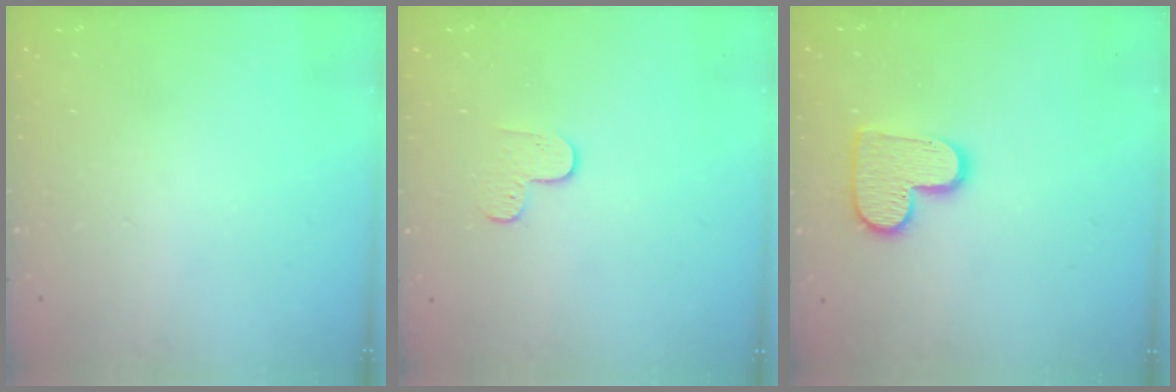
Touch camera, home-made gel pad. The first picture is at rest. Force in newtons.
{"total": 5.5, "press": 5.5, "slide": 0.5}
{"total": 12.0, "press": 12.0, "slide": 0.7}